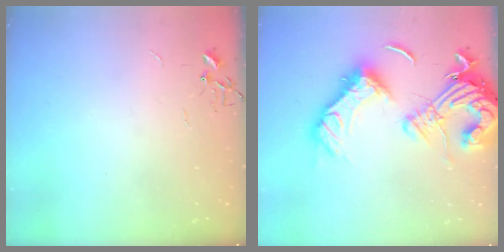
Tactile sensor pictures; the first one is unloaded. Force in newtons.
{"total": 23.6, "press": 23.4, "slide": 3.1}